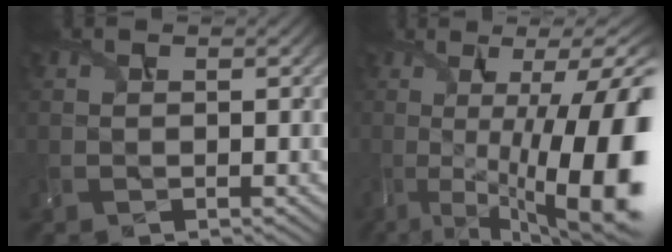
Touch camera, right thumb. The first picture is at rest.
{"total": 17.9, "force": [-2.8, 5.8, 16.8], "torque": [-0.229, 0.001, -0.028]}